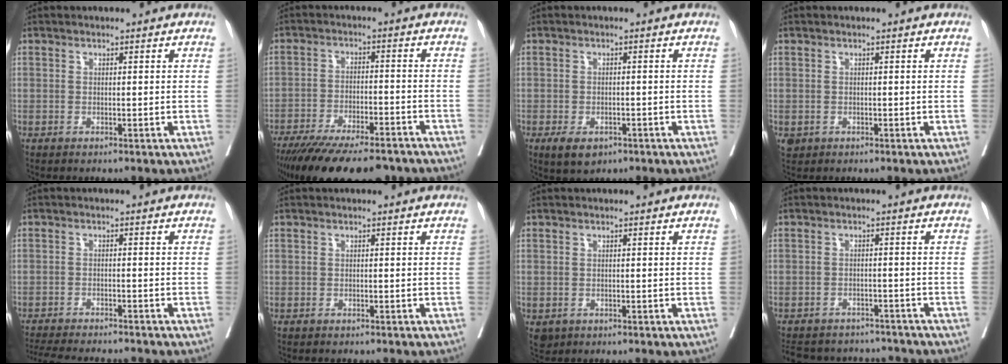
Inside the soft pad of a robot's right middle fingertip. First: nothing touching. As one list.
[{"total": 20.0, "force": [-16.4, 4.2, 10.5], "torque": [-0.169, -0.030, -0.242]}, {"total": 4.9, "force": [-3.1, 2.4, 2.9], "torque": [-0.049, -0.007, -0.048]}, {"total": 1.2, "force": [-0.3, 1.1, 0.4], "torque": [-0.010, 0.002, 0.003]}, {"total": 14.5, "force": [-13.2, 1.5, 5.8], "torque": [-0.115, -0.029, -0.185]}, {"total": 2.2, "force": [-2.0, 0.4, 1.0], "torque": [-0.019, -0.003, -0.024]}, {"total": 1.8, "force": [-0.8, 1.5, 0.6], "torque": [-0.010, 0.000, -0.004]}, {"total": 15.4, "force": [-14.1, 4.6, 3.9], "torque": [-0.105, 0.006, -0.181]}]